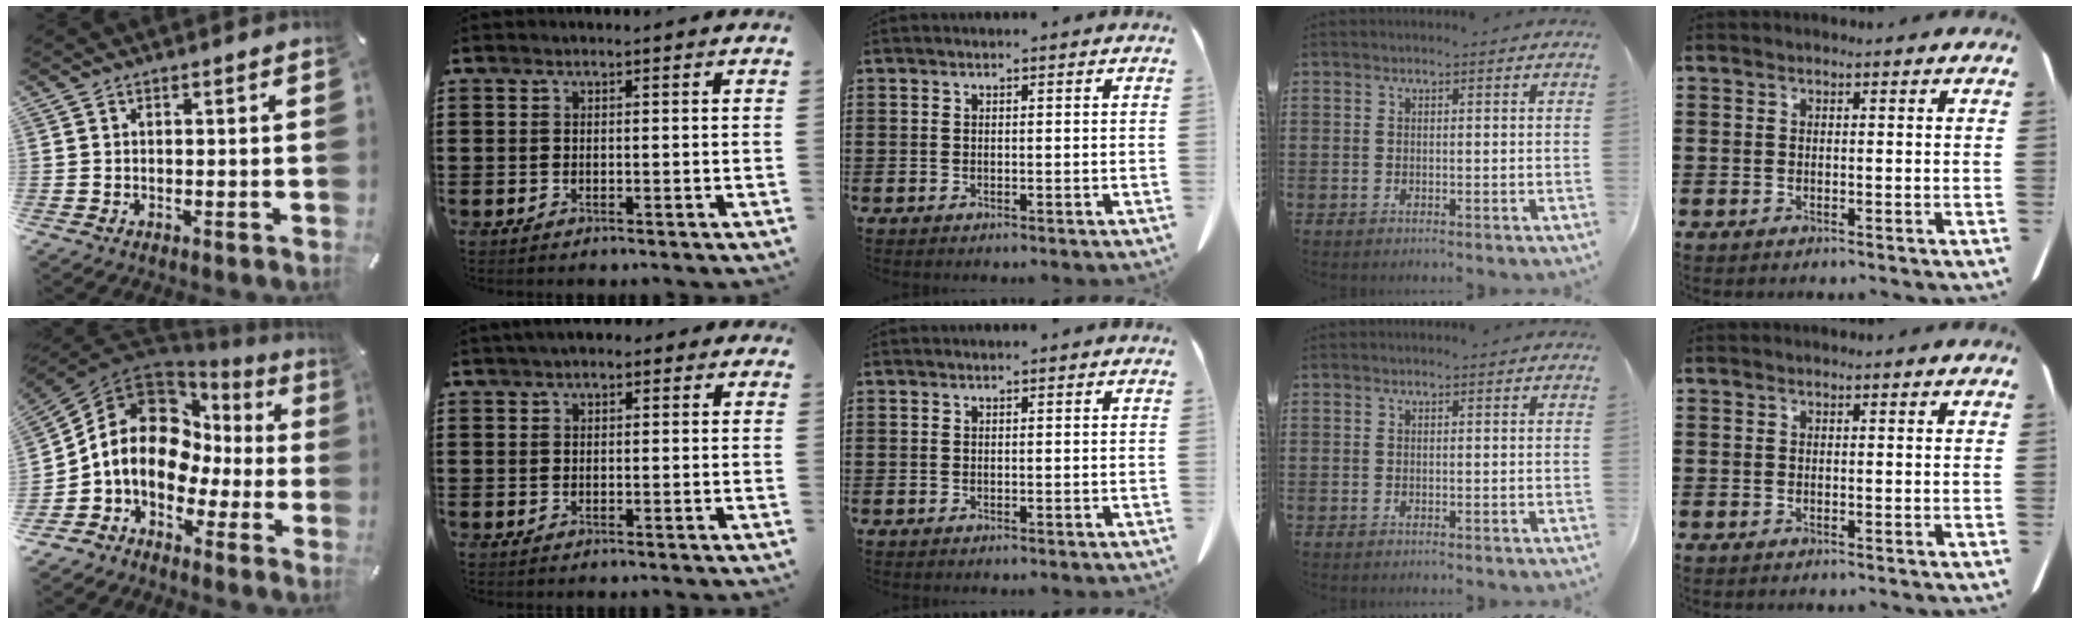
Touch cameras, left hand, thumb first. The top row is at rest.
{"thumb": {"total": 13.7, "force": [1.2, 11.3, 7.6], "torque": [-0.154, -0.020, 0.016]}, "index": {"total": 1.8, "force": [1.0, 1.0, 1.1], "torque": [-0.025, 0.008, 0.017]}}